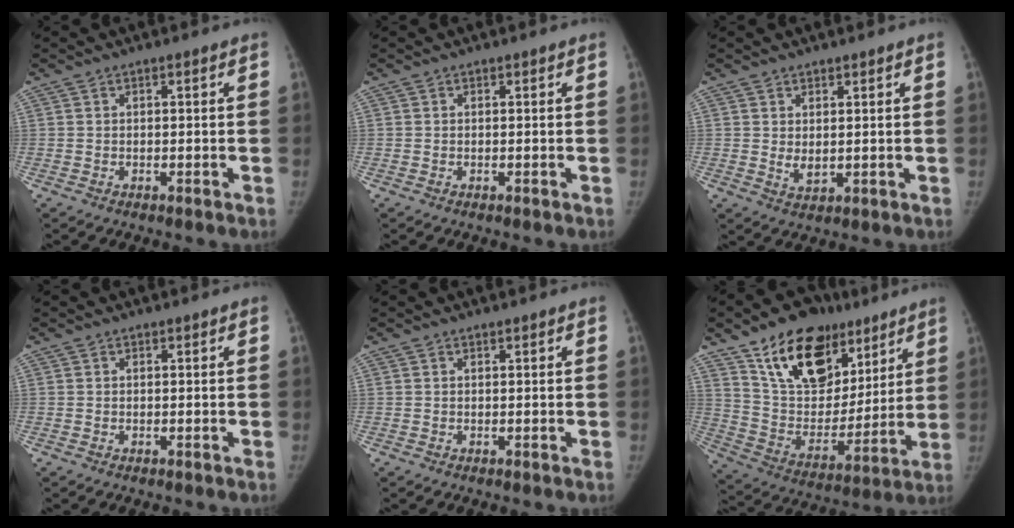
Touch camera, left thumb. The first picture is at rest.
{"total": 0.0}
{"total": 2.4, "force": [0.9, 1.5, 1.8], "torque": [-0.023, -0.017, 0.021]}
{"total": 0.0}
{"total": 0.0}
{"total": 23.3, "force": [13.8, 14.2, 12.4], "torque": [-0.161, -0.043, 0.242]}